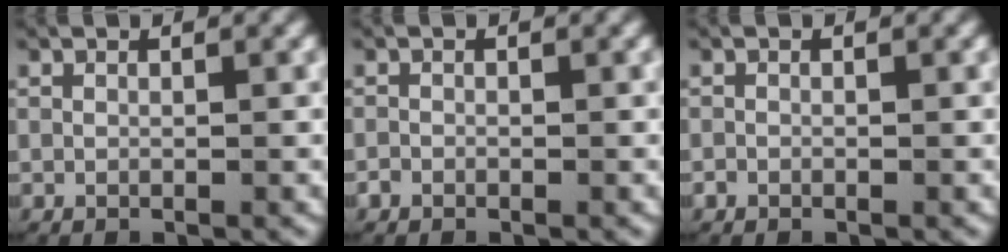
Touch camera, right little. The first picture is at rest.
{"total": 0.6, "force": [-0.4, 0.5, 0.0], "torque": [-0.001, 0.001, -0.009]}
{"total": 0.5, "force": [-0.3, 0.5, 0.0], "torque": [0.000, 0.002, -0.007]}